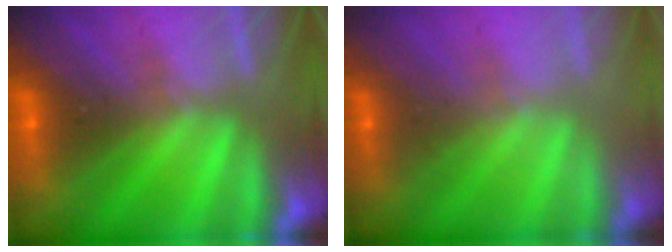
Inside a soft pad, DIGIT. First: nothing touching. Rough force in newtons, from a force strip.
{"total": 2.2}